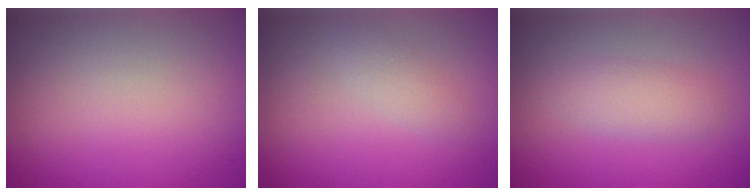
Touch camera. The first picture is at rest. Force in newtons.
{"total": 1.3, "press": 1.3, "slide": 0.1}
{"total": 2.2, "press": 2.2, "slide": 0.0}